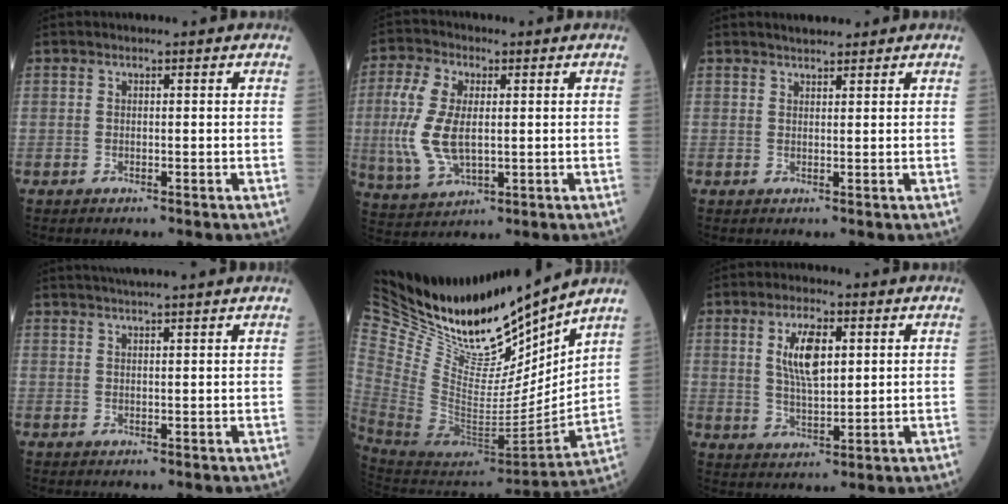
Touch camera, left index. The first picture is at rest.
{"total": 10.0, "force": [0.0, 4.9, 8.7], "torque": [-0.215, -0.001, 0.007]}
{"total": 2.3, "force": [2.1, 0.7, 0.7], "torque": [-0.016, 0.011, 0.034]}
{"total": 7.1, "force": [6.2, -0.8, 3.3], "torque": [-0.047, 0.028, 0.083]}
{"total": 27.4, "force": [24.8, 5.6, 10.3], "torque": [-0.214, -0.065, 0.431]}
{"total": 7.2, "force": [2.1, 2.6, 6.4], "torque": [-0.129, 0.001, 0.041]}